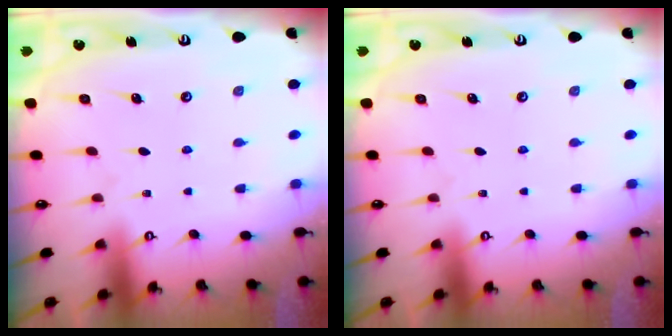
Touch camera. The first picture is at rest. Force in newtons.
{"total": 0.0}